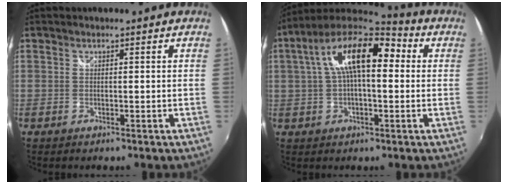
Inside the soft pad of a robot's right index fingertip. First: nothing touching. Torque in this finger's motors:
{"motor_torque": [0.77, -0.08, 1.06, 0.21]}